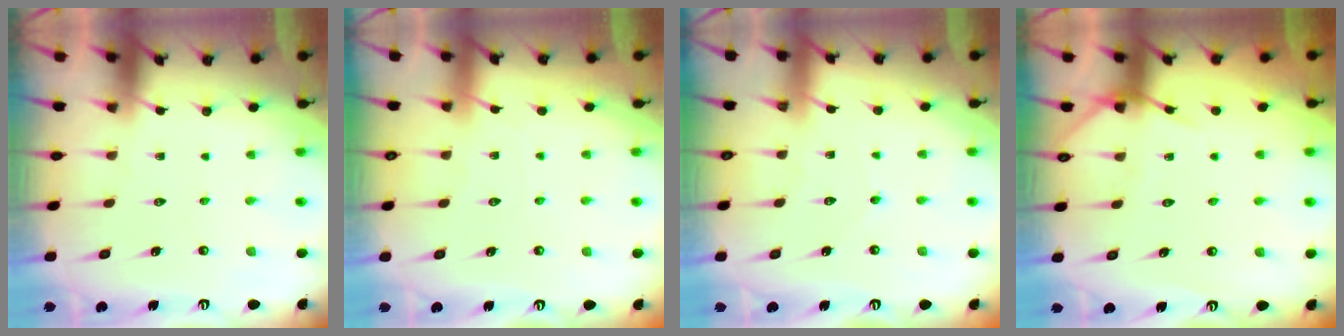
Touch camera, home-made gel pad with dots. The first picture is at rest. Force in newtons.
{"total": 3.7, "press": 3.7, "slide": 0.4}
{"total": 2.6, "press": 2.6, "slide": 0.2}
{"total": 5.8, "press": 5.8, "slide": 0.7}